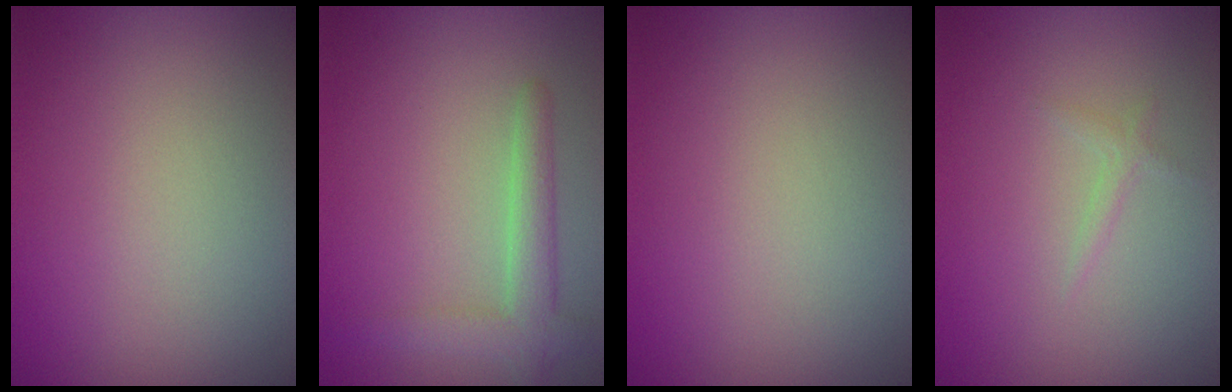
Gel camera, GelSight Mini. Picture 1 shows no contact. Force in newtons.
{"total": 2.9, "press": 2.9, "slide": 0.2}
{"total": 0.0}
{"total": 0.7, "press": 0.7, "slide": 0.0}